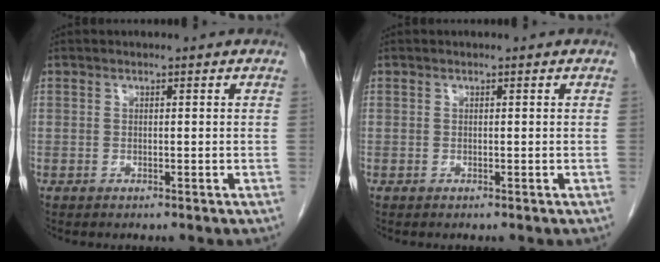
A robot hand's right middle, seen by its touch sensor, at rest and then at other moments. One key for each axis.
{"total": 0.0}